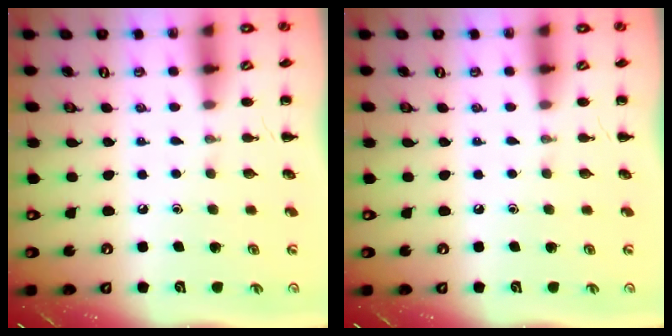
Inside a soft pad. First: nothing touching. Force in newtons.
{"total": 0.0}